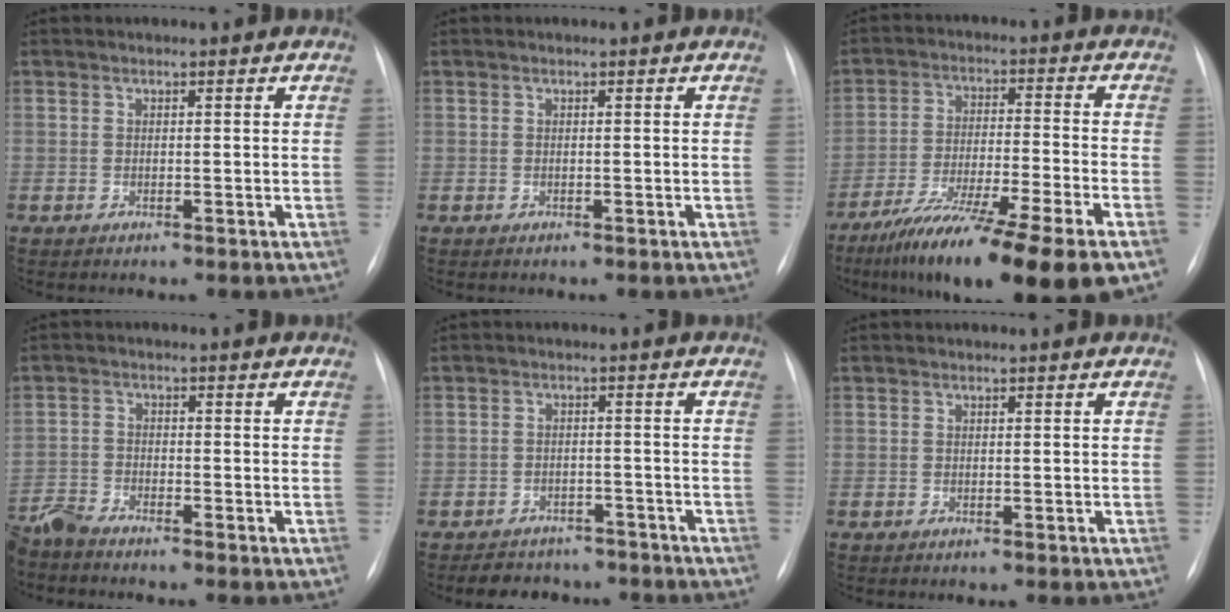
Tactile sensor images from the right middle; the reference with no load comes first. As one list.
[{"total": 0.0}, {"total": 19.1, "force": [-13.2, 0.4, 13.8], "torque": [-0.194, -0.040, -0.220]}, {"total": 4.6, "force": [-4.4, 0.1, 1.2], "torque": [-0.022, -0.019, -0.089]}, {"total": 7.6, "force": [-6.5, 3.8, 1.2], "torque": [-0.010, 0.010, -0.084]}, {"total": 0.0}]